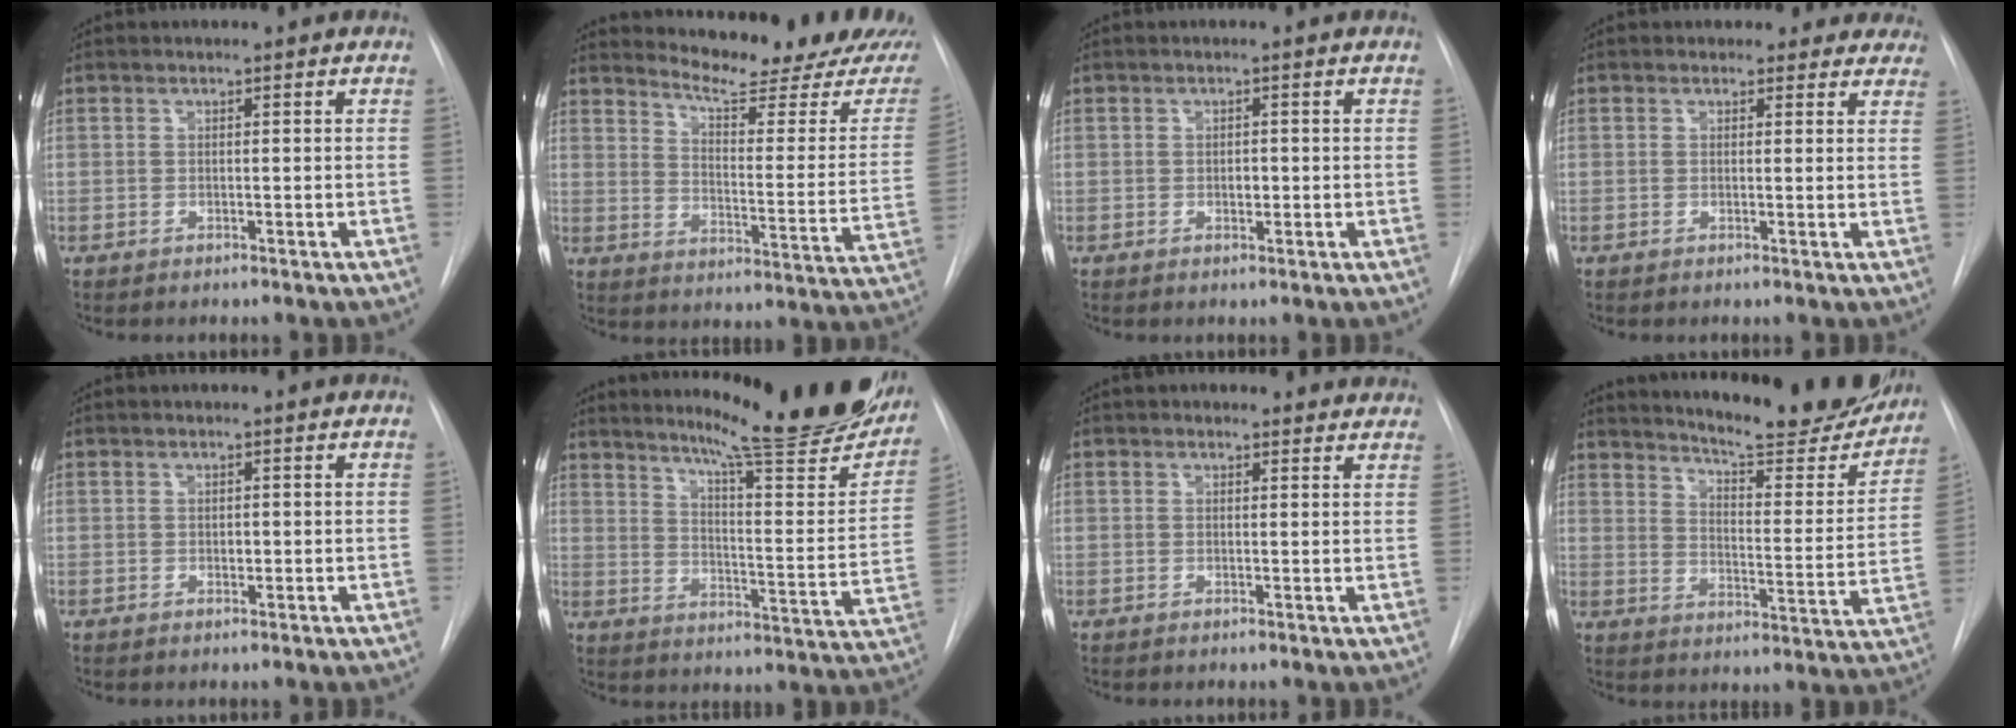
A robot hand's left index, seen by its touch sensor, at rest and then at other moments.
{"total": 19.1, "force": [17.7, 1.8, 6.7], "torque": [-0.090, -0.105, 0.213]}
{"total": 1.4, "force": [-1.0, 0.6, 0.7], "torque": [-0.011, -0.005, -0.014]}
{"total": 6.6, "force": [5.8, 3.3, 0.1], "torque": [0.042, -0.005, 0.031]}
{"total": 1.0, "force": [-0.9, 0.3, 0.3], "torque": [-0.002, -0.006, -0.013]}
{"total": 24.2, "force": [20.2, 2.3, 13.2], "torque": [-0.185, -0.082, 0.256]}
{"total": 3.3, "force": [2.9, 1.4, 0.2], "torque": [0.011, -0.003, 0.014]}
{"total": 22.7, "force": [20.4, 3.5, 9.4], "torque": [-0.134, -0.072, 0.256]}